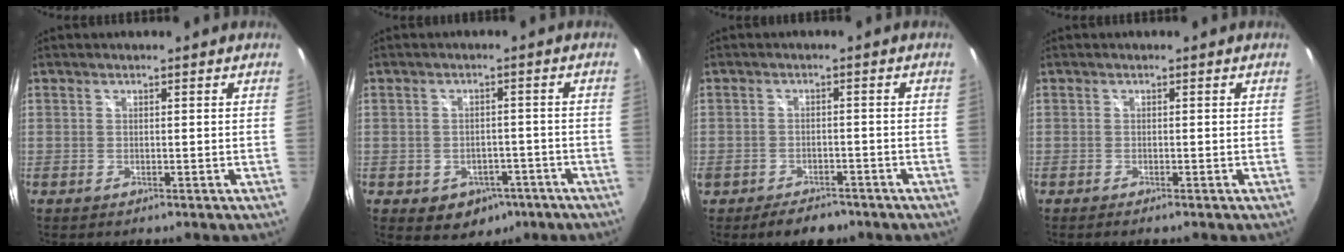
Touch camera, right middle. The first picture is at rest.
{"total": 7.3, "force": [-3.6, 5.7, 2.9], "torque": [-0.059, 0.010, -0.027]}
{"total": 6.2, "force": [-4.8, 3.0, 2.7], "torque": [-0.064, -0.006, -0.071]}
{"total": 1.0, "force": [-0.8, 0.0, 0.5], "torque": [-0.010, -0.004, -0.015]}